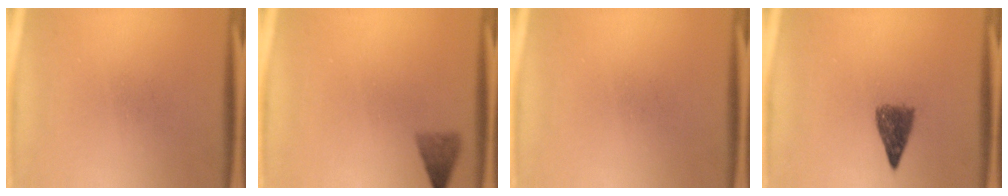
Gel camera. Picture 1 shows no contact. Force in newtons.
{"total": 2.5}
{"total": 0.0}
{"total": 4.0}